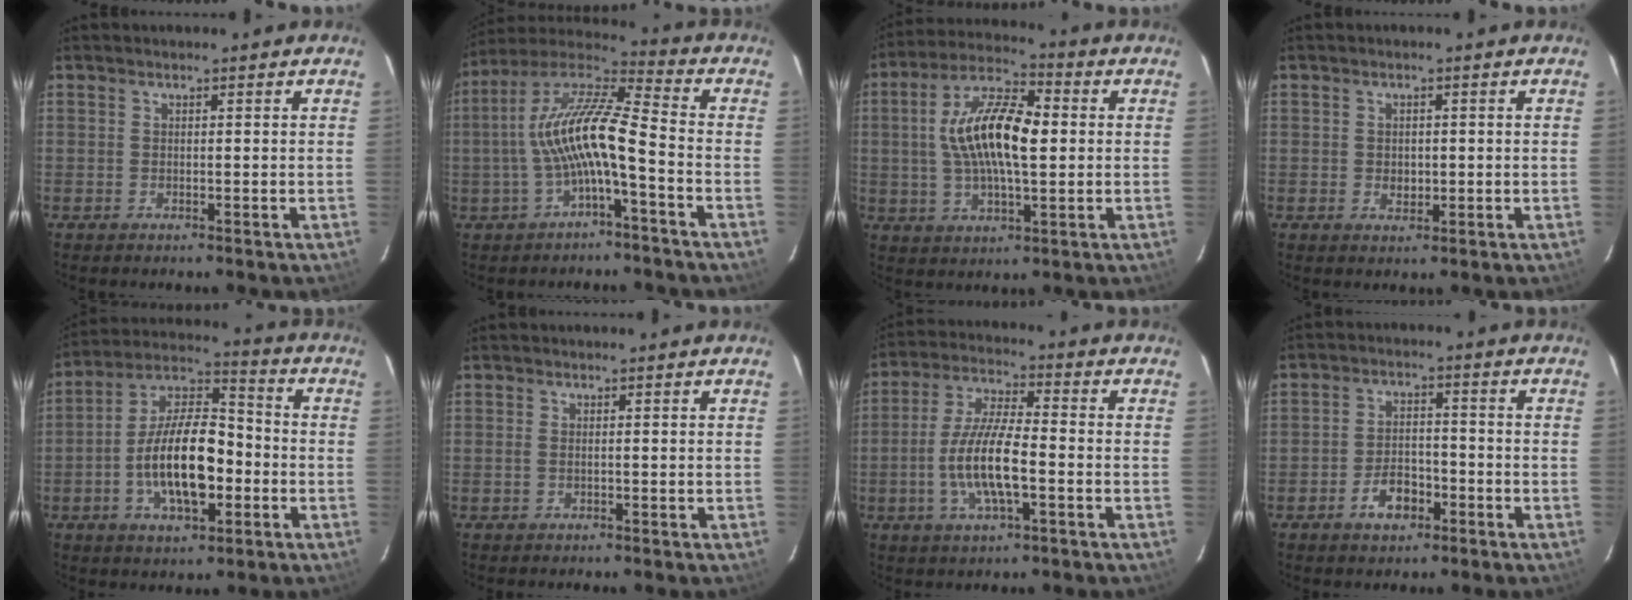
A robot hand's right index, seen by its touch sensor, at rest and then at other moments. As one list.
[{"total": 12.9, "force": [-2.8, 2.3, 12.4], "torque": [-0.245, 0.016, -0.054]}, {"total": 14.7, "force": [1.3, 5.7, 13.5], "torque": [-0.255, 0.019, 0.017]}, {"total": 2.4, "force": [-0.3, 2.0, 1.3], "torque": [-0.021, 0.001, -0.003]}, {"total": 15.8, "force": [-3.9, 7.0, 13.6], "torque": [-0.254, 0.014, -0.070]}, {"total": 0.5, "force": [-0.1, 0.3, 0.4], "torque": [-0.011, 0.000, -0.004]}, {"total": 11.5, "force": [-3.0, 3.1, 10.7], "torque": [-0.217, 0.002, -0.059]}, {"total": 5.8, "force": [-3.1, 3.6, 3.3], "torque": [-0.066, 0.013, -0.047]}]